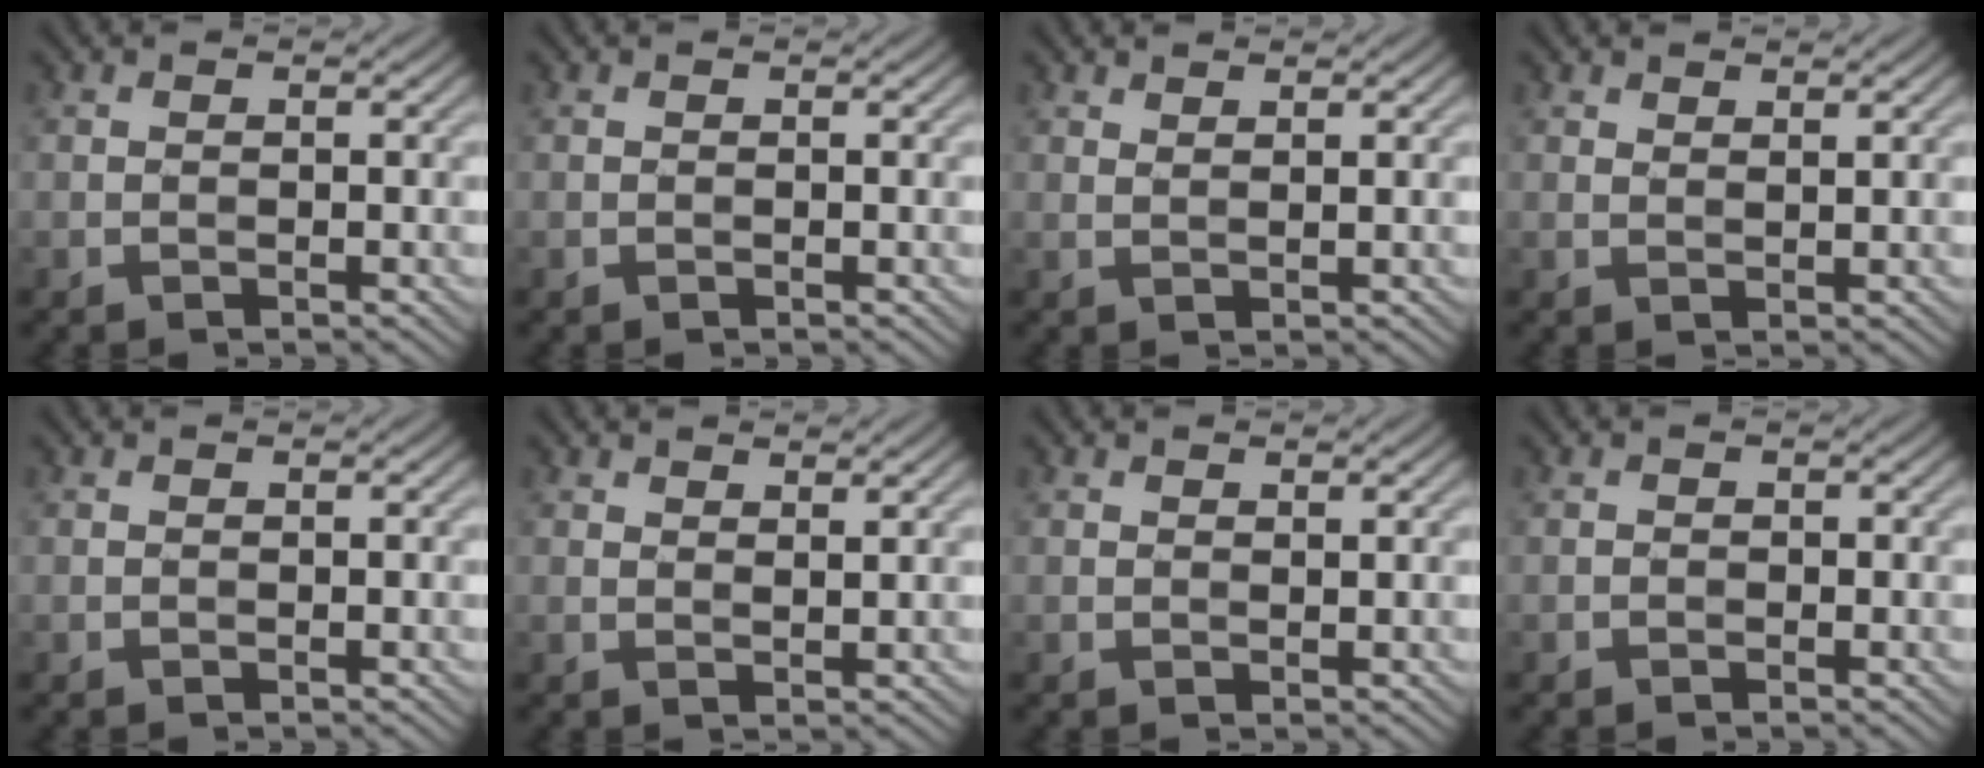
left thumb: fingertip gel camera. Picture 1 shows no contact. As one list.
[{"total": 0.0}, {"total": 1.8, "force": [1.5, 0.3, 1.0], "torque": [-0.013, -0.001, 0.028]}, {"total": 2.2, "force": [1.7, 0.6, 1.1], "torque": [-0.013, -0.001, 0.034]}, {"total": 0.0}, {"total": 2.5, "force": [2.0, 0.8, 1.3], "torque": [-0.018, -0.002, 0.038]}, {"total": 1.2, "force": [0.9, 0.5, 0.6], "torque": [-0.007, 0.001, 0.020]}, {"total": 0.5, "force": [-0.5, 0.2, 0.0], "torque": [0.003, 0.000, -0.010]}]